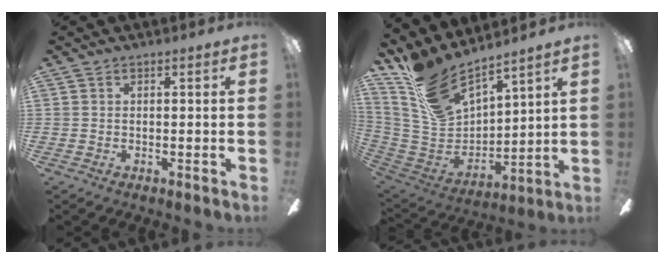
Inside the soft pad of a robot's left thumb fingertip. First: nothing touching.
{"total": 15.7, "force": [12.9, 5.4, 7.0], "torque": [-0.169, -0.100, 0.237]}